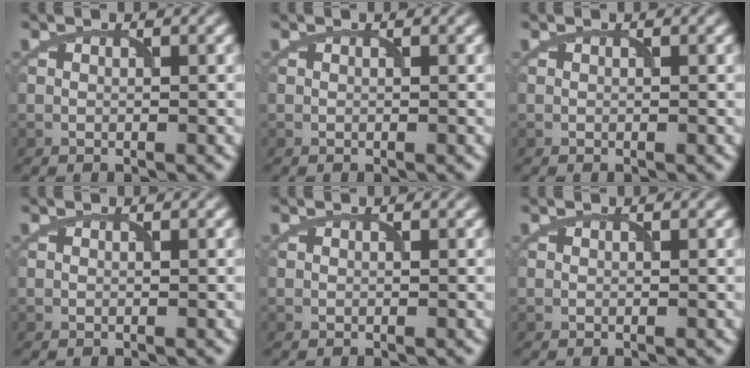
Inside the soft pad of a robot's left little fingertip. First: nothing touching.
{"total": 0.0}
{"total": 0.0}
{"total": 0.0}
{"total": 0.0}
{"total": 0.0}